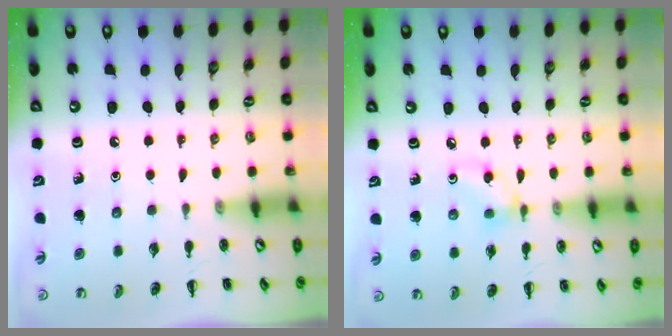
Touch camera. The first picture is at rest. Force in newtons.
{"total": 4.3, "press": 4.3, "slide": 0.7}